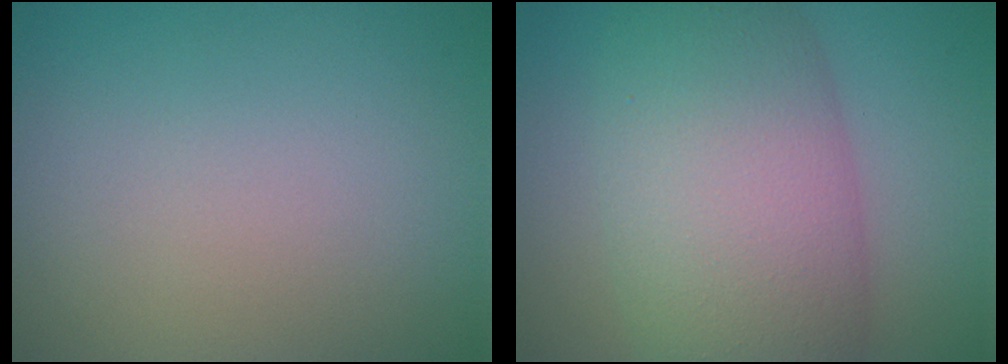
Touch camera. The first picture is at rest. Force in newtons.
{"total": 10.1, "press": 10.1, "slide": 0.3}